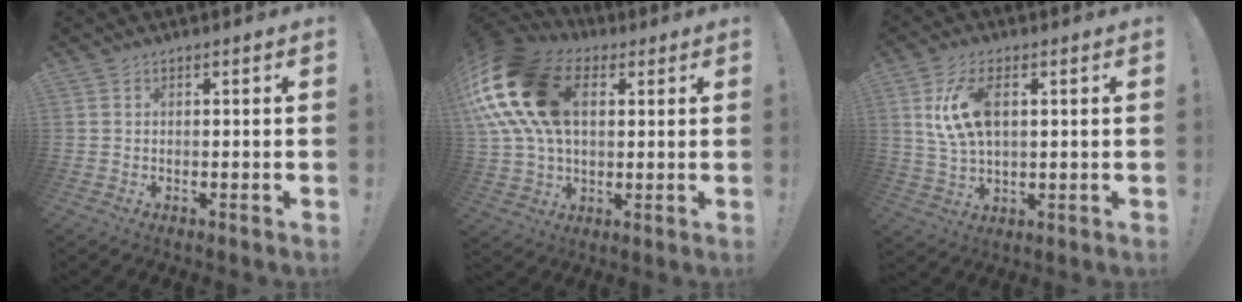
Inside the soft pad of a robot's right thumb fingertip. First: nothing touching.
{"total": 24.8, "force": [7.0, 16.3, 17.3], "torque": [-0.326, -0.011, 0.133]}
{"total": 11.4, "force": [2.8, 6.1, 9.3], "torque": [-0.182, 0.003, 0.052]}